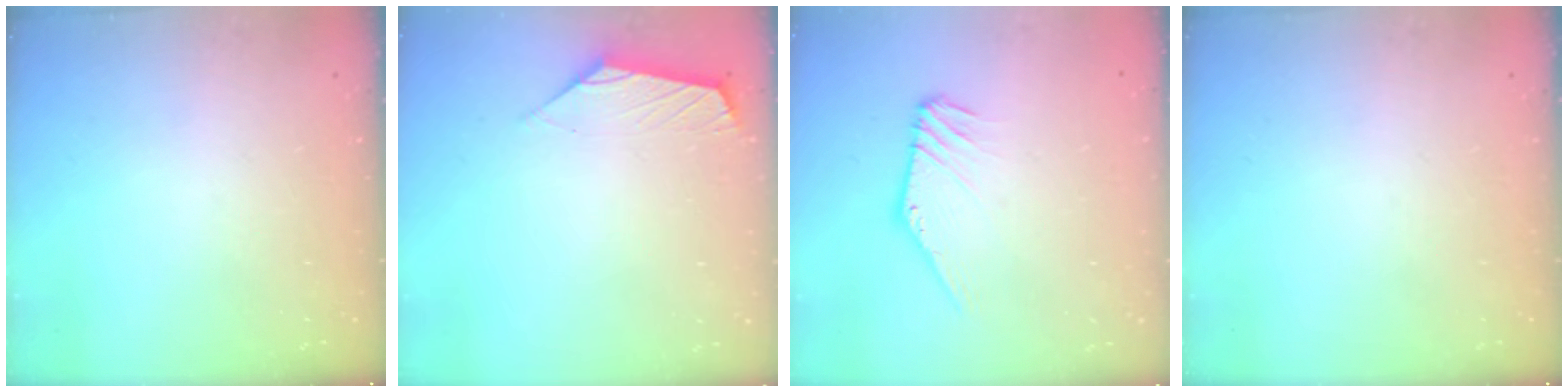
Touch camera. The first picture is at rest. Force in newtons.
{"total": 1.5, "press": 1.5, "slide": 0.3}
{"total": 3.8, "press": 3.7, "slide": 0.2}
{"total": 0.0}